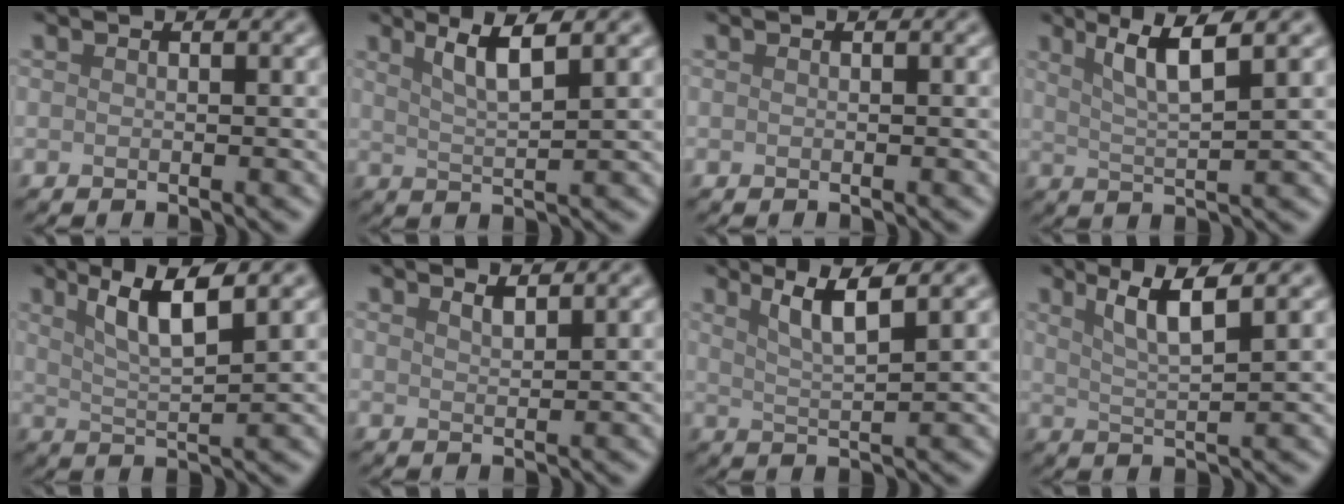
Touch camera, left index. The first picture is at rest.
{"total": 3.6, "force": [1.8, 0.5, 3.0], "torque": [-0.057, 0.000, 0.037]}
{"total": 0.0}
{"total": 4.6, "force": [2.1, 0.7, 4.0], "torque": [-0.074, 0.000, 0.041]}
{"total": 5.1, "force": [2.3, 1.0, 4.5], "torque": [-0.082, -0.001, 0.045]}
{"total": 1.1, "force": [0.9, 0.3, 0.5], "torque": [-0.004, 0.001, 0.017]}
{"total": 3.6, "force": [2.0, 0.4, 3.0], "torque": [-0.057, 0.000, 0.041]}
{"total": 4.1, "force": [2.0, 0.6, 3.5], "torque": [-0.067, -0.001, 0.041]}